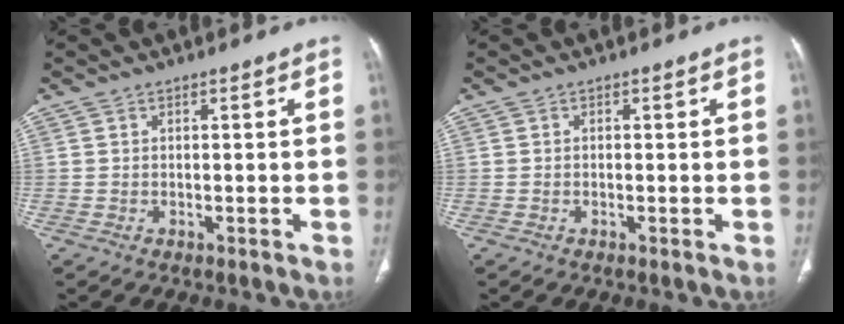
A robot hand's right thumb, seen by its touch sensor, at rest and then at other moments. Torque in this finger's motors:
{"motor_torque": [-0.32, 0.11, -0.39, 0.26, -0.03]}